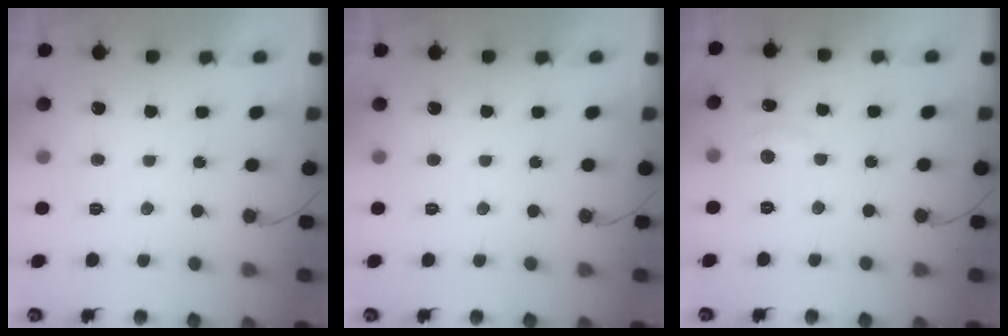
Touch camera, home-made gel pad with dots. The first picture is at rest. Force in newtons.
{"total": 0.0}
{"total": 4.8, "press": 4.7, "slide": 0.7}